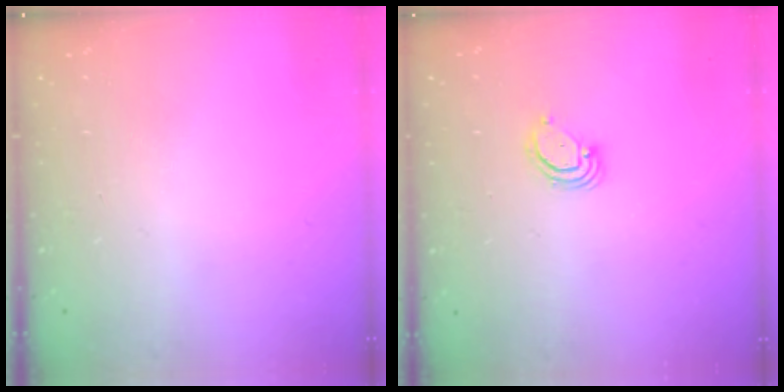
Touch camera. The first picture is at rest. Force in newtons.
{"total": 2.8, "press": 2.8, "slide": 0.3}